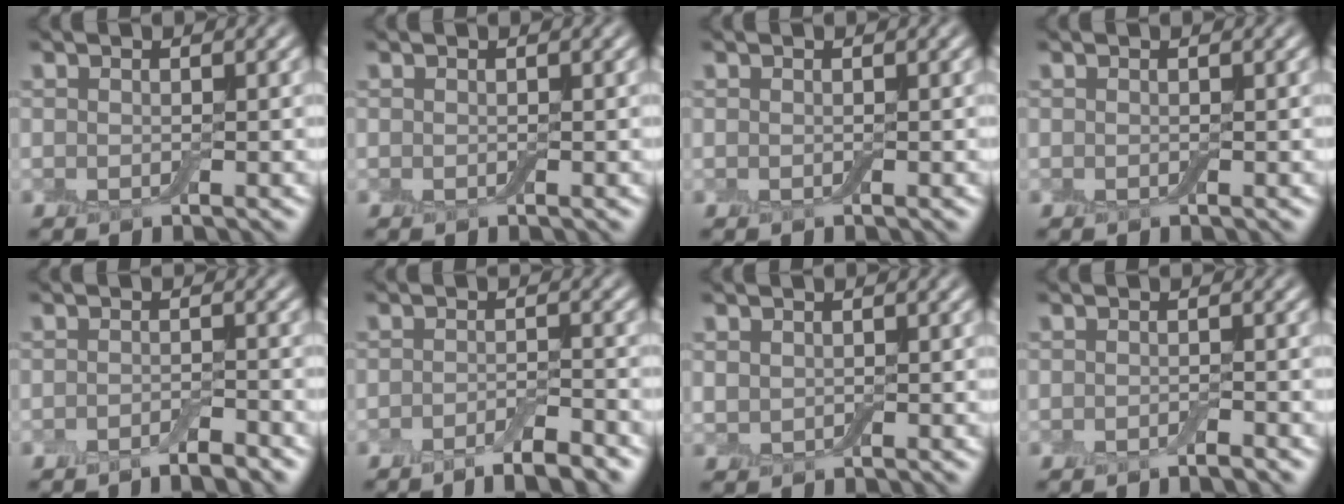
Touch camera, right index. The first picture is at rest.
{"total": 0.0}
{"total": 0.0}
{"total": 0.0}
{"total": 1.6, "force": [-1.4, 0.1, 0.8], "torque": [-0.012, 0.000, -0.025]}
{"total": 3.6, "force": [-2.7, 0.7, 2.2], "torque": [-0.033, 0.002, -0.046]}
{"total": 0.7, "force": [0.4, 0.6, -0.1], "torque": [0.003, 0.003, 0.004]}
{"total": 0.9, "force": [-0.7, 0.0, 0.5], "torque": [-0.006, -0.001, -0.012]}